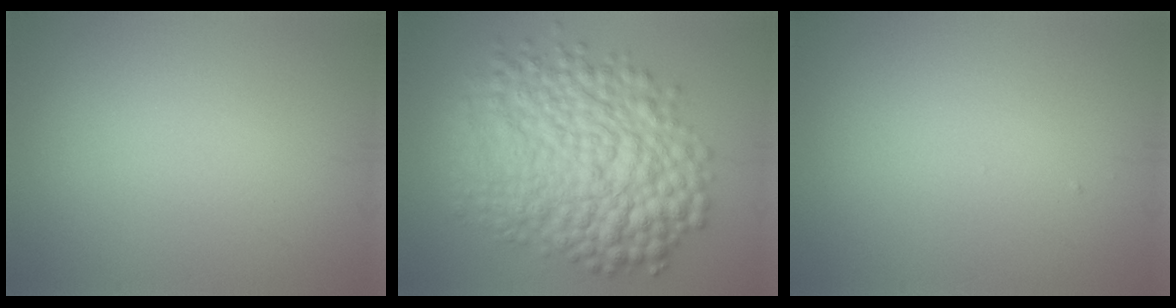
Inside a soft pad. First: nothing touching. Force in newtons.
{"total": 11.4, "press": 11.4, "slide": 0.1}
{"total": 0.0}